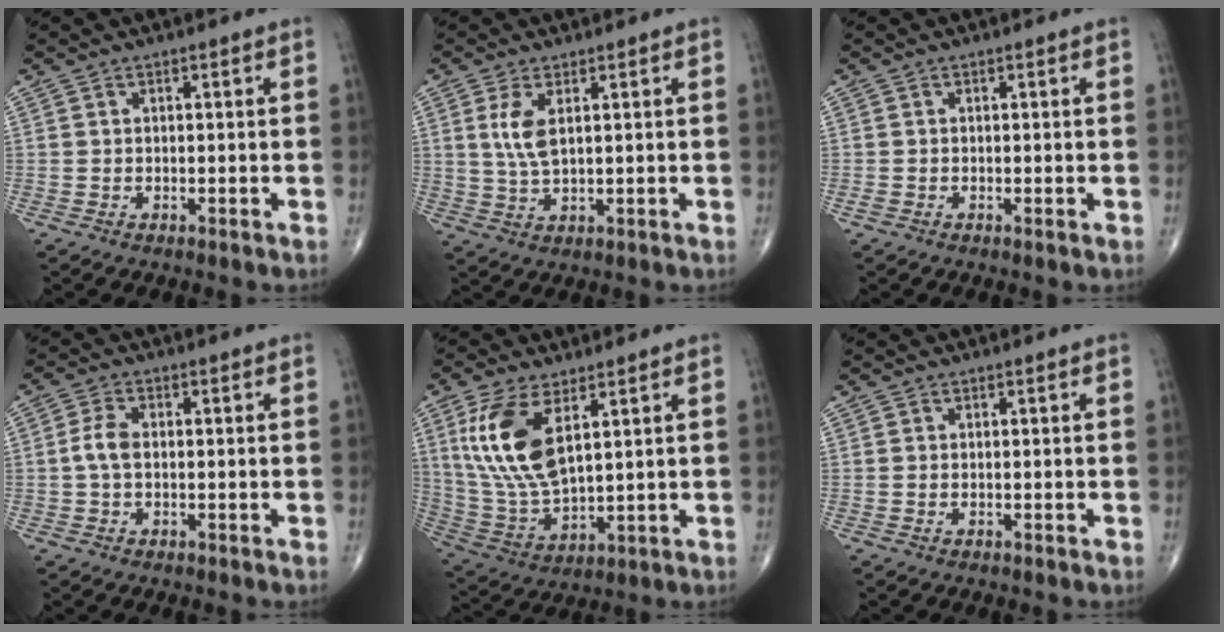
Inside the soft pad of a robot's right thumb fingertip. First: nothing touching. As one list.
[{"total": 5.2, "force": [1.6, 2.2, 4.5], "torque": [-0.099, -0.008, 0.039]}, {"total": 0.8, "force": [-0.4, 0.4, 0.6], "torque": [-0.016, -0.004, -0.009]}, {"total": 3.6, "force": [-0.2, 2.0, 3.0], "torque": [-0.067, 0.008, -0.009]}, {"total": 14.6, "force": [5.5, 6.6, 11.9], "torque": [-0.247, -0.020, 0.121]}, {"total": 0.0}]